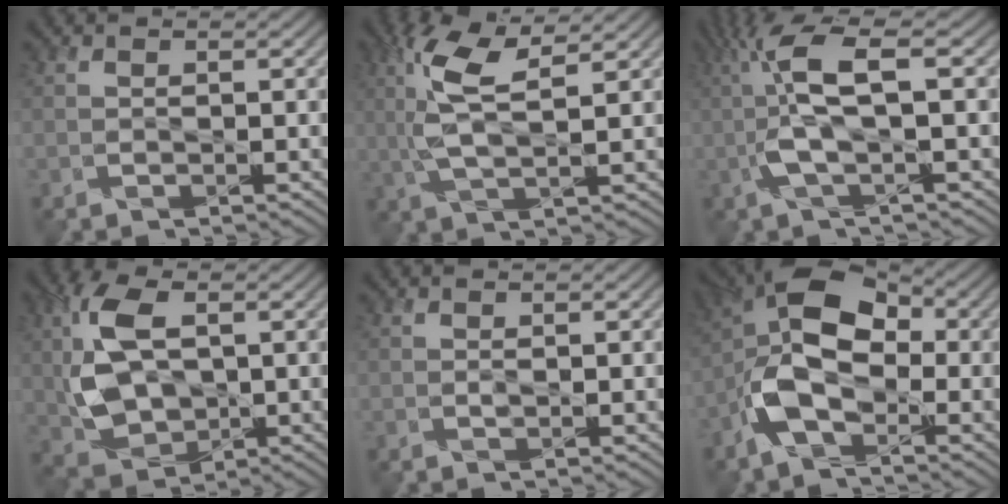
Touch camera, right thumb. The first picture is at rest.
{"total": 7.2, "force": [2.5, 2.0, 6.4], "torque": [-0.150, 0.010, 0.049]}
{"total": 7.8, "force": [0.6, 1.6, 7.6], "torque": [-0.164, 0.023, 0.004]}
{"total": 10.9, "force": [1.3, 7.0, 8.2], "torque": [-0.201, 0.004, 0.024]}
{"total": 0.0}
{"total": 9.9, "force": [-2.8, 5.6, 7.6], "torque": [-0.157, 0.008, -0.072]}